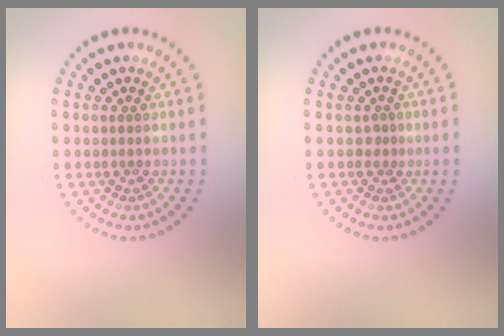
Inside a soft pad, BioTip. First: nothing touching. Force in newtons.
{"total": 0.6, "press": 0.3, "slide": 0.5}